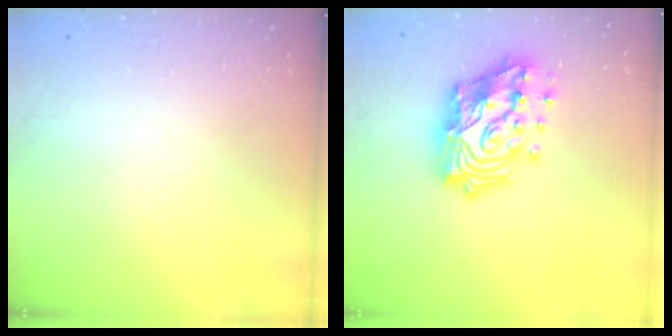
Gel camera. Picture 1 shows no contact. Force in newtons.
{"total": 25.6, "press": 25.5, "slide": 2.2}